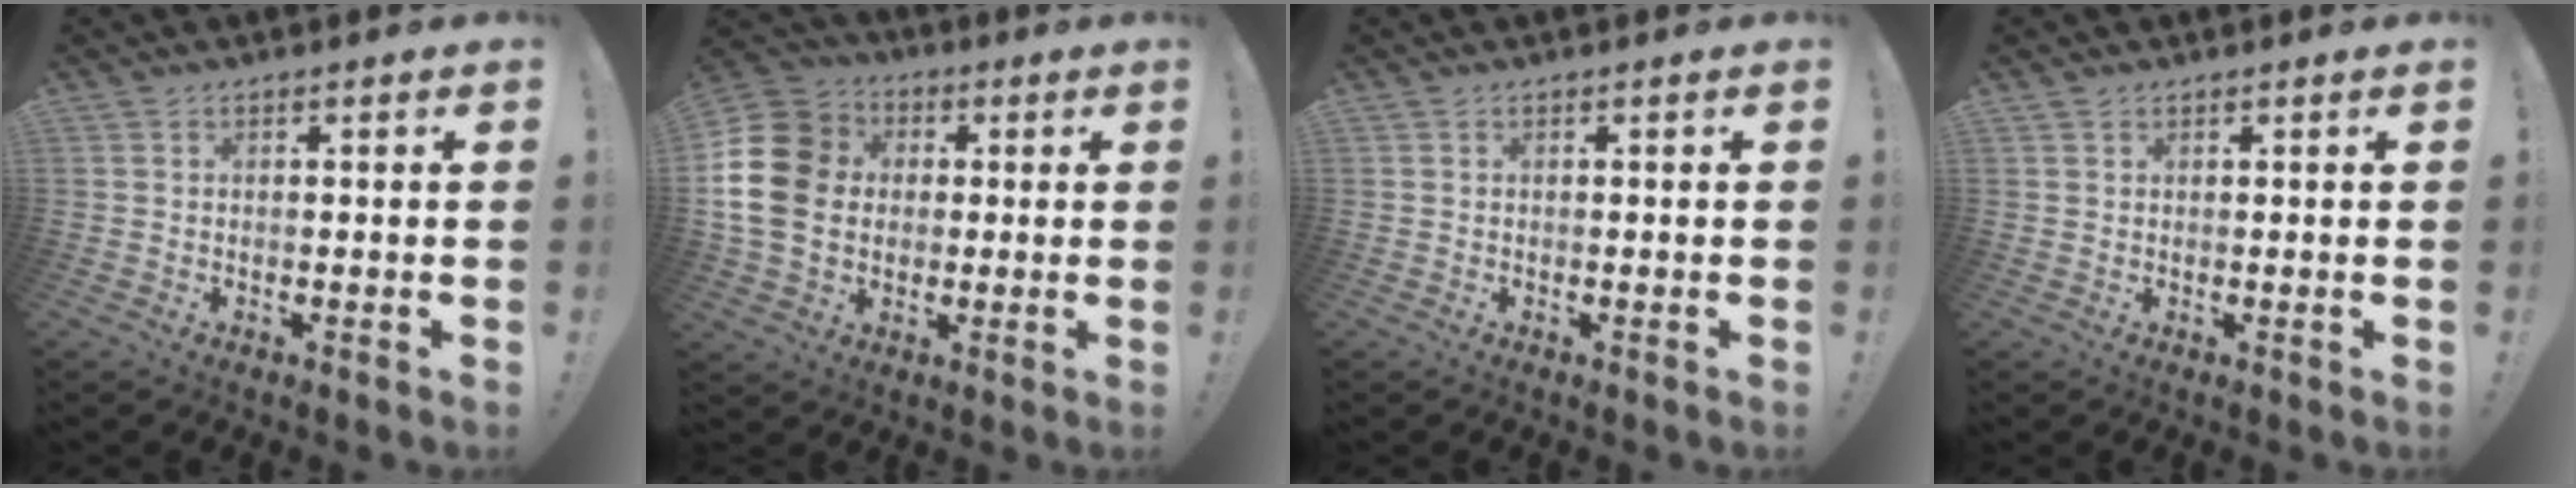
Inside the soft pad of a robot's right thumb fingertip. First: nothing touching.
{"total": 17.2, "force": [0.9, 14.1, 9.8], "torque": [-0.183, 0.016, 0.023]}
{"total": 0.0}
{"total": 0.8, "force": [0.7, 0.3, 0.1], "torque": [0.003, -0.003, 0.014]}